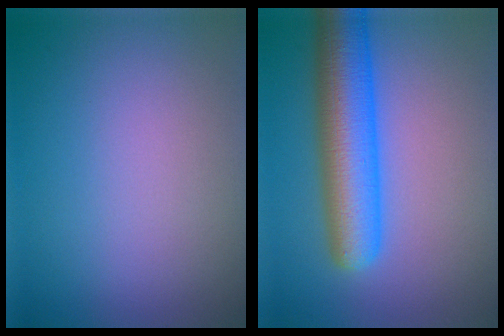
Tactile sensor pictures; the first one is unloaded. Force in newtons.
{"total": 8.0, "press": 8.0, "slide": 0.1}